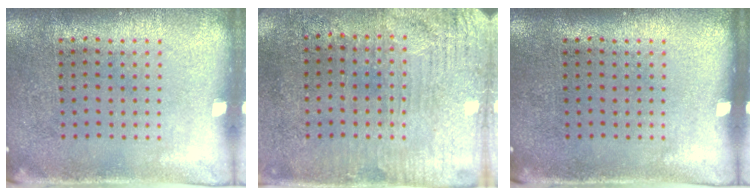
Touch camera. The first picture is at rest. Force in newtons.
{"total": 3.2, "press": 2.9, "slide": 1.4}
{"total": 0.0}